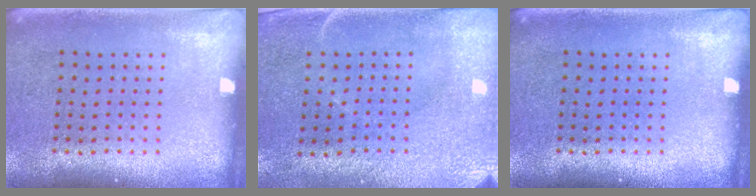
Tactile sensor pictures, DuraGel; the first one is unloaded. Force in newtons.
{"total": 2.9, "press": 2.5, "slide": 1.6}
{"total": 0.0}